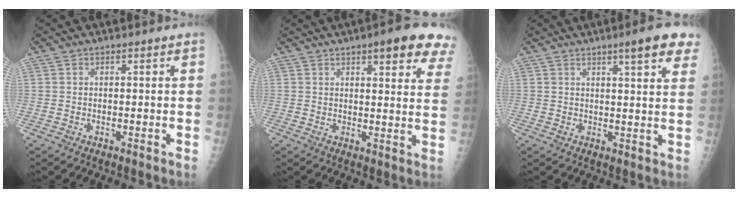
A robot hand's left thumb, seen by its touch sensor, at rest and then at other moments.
{"total": 13.4, "force": [8.4, 3.7, 9.7], "torque": [-0.090, -0.028, 0.089]}
{"total": 8.7, "force": [5.4, 1.3, 6.8], "torque": [-0.072, -0.018, 0.062]}